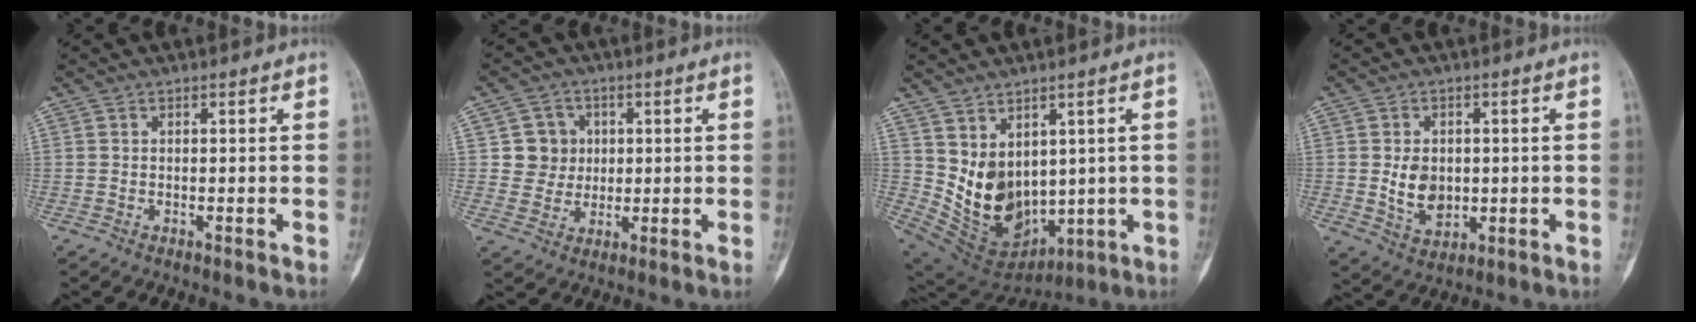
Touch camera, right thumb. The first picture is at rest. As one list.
[{"total": 6.6, "force": [1.2, 6.4, 1.2], "torque": [0.018, 0.005, 0.018]}, {"total": 13.2, "force": [1.9, 9.8, 8.7], "torque": [-0.120, -0.024, 0.079]}, {"total": 7.0, "force": [0.0, 5.2, 4.7], "torque": [-0.058, -0.007, 0.013]}]